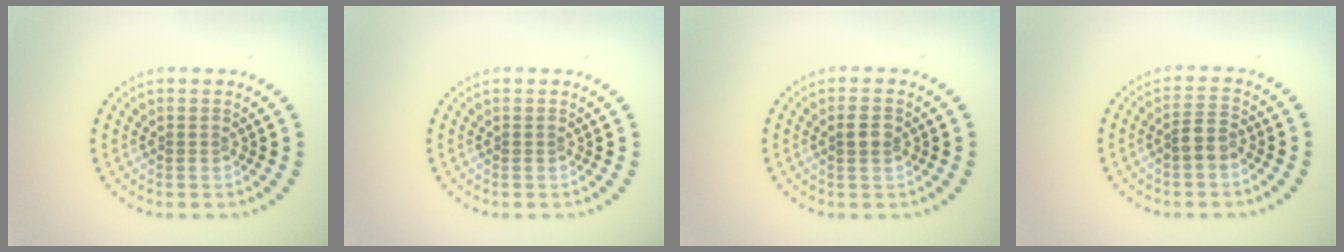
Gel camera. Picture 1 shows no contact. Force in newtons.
{"total": 0.0}
{"total": 1.8, "press": 1.8, "slide": 0.4}
{"total": 2.2, "press": 2.0, "slide": 1.0}